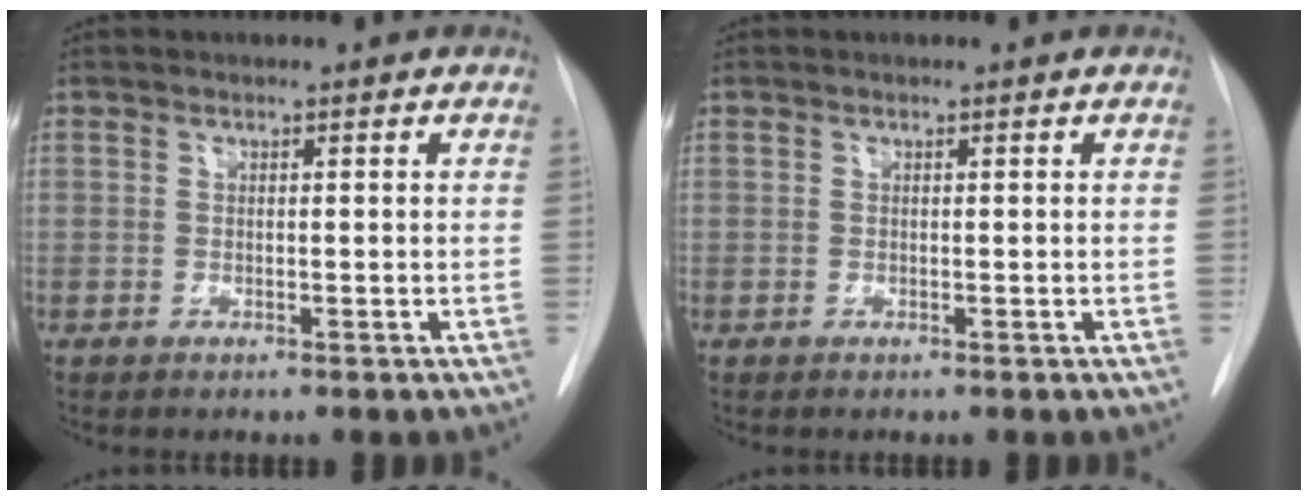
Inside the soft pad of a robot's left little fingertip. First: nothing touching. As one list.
[{"total": 0.0}]